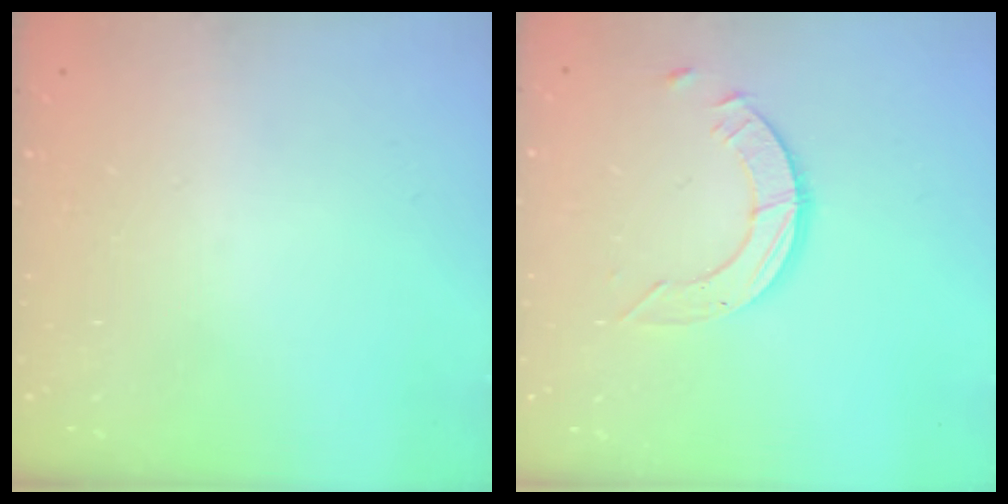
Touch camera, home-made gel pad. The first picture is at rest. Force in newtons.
{"total": 4.2, "press": 4.2, "slide": 0.2}